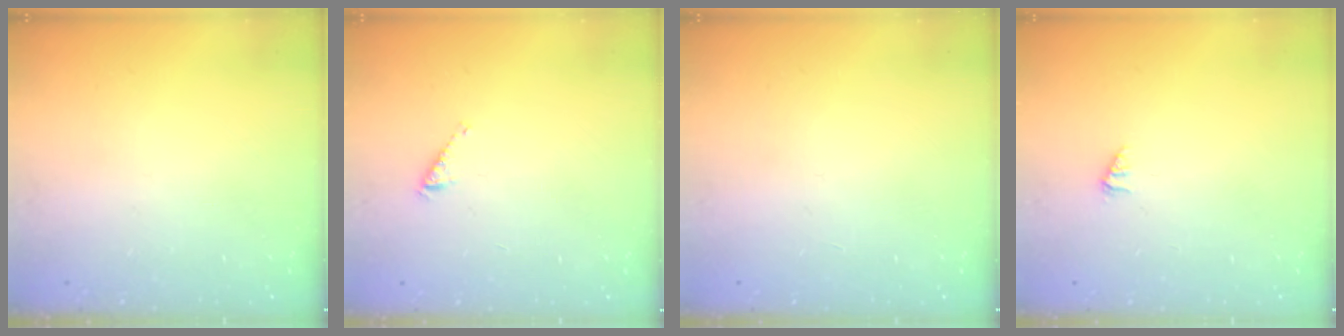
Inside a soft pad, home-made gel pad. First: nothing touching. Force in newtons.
{"total": 2.8, "press": 2.8, "slide": 0.4}
{"total": 0.0}
{"total": 0.7, "press": 0.7, "slide": 0.2}